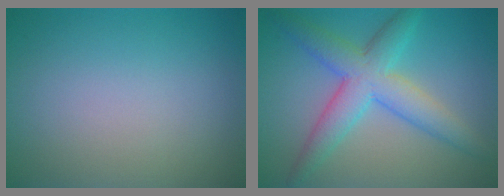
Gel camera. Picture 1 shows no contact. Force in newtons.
{"total": 6.0, "press": 6.0, "slide": 0.1}